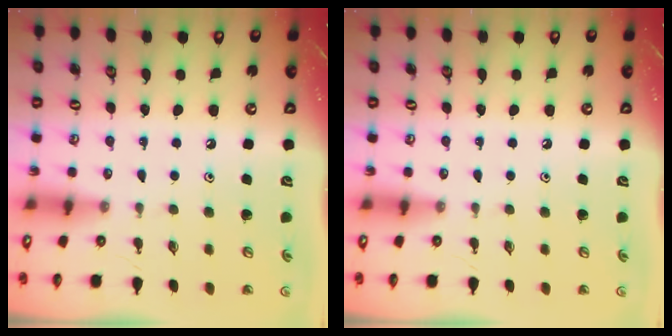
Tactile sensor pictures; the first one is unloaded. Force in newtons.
{"total": 0.0}